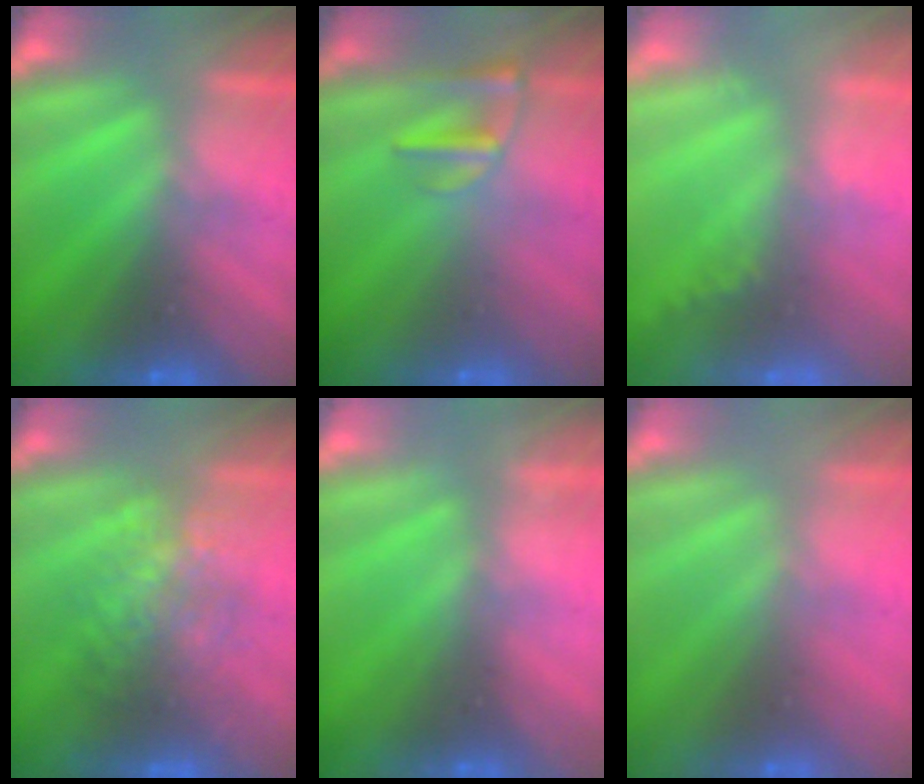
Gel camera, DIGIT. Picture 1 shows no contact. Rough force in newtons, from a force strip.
{"total": 2.4}
{"total": 1.7}
{"total": 3.5}
{"total": 2.2}
{"total": 4.2}